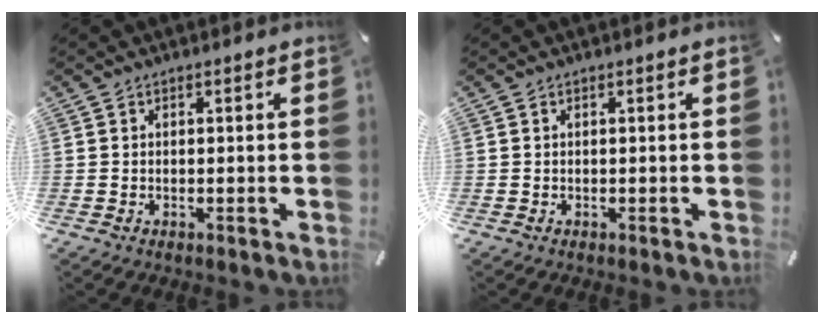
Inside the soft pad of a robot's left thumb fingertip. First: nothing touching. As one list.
[{"total": 0.0}]